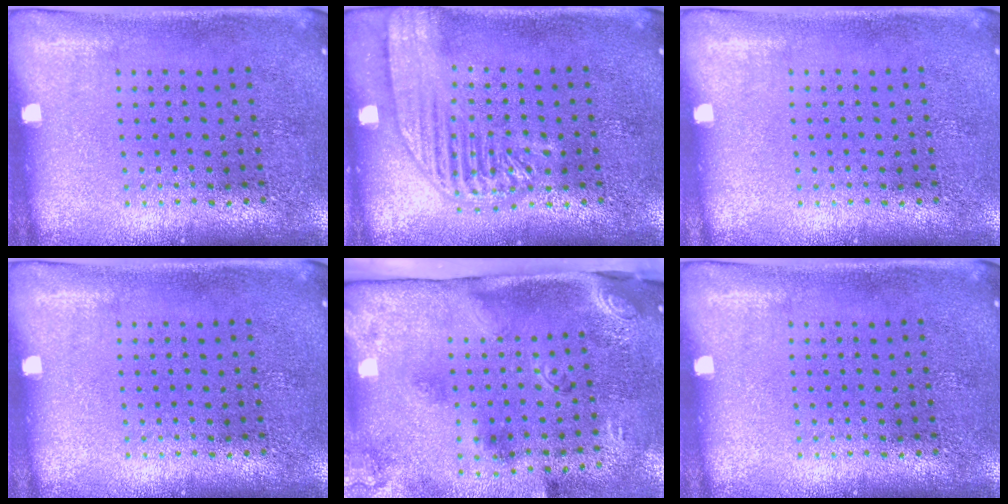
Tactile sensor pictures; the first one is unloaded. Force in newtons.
{"total": 1.9, "press": 1.9, "slide": 0.2}
{"total": 0.0}
{"total": 0.0}
{"total": 3.0, "press": 1.9, "slide": 2.3}
{"total": 0.0}